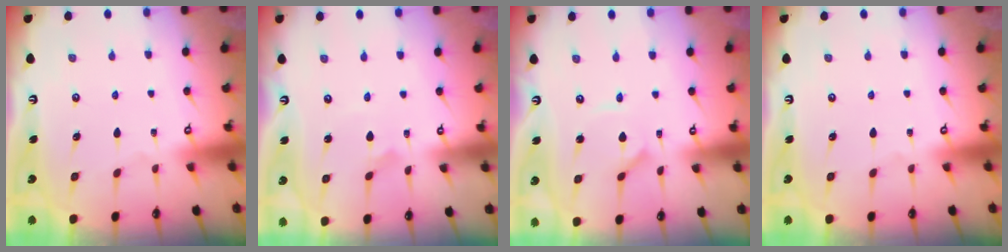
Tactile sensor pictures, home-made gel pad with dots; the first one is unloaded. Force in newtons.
{"total": 2.1, "press": 2.1, "slide": 0.1}
{"total": 1.5, "press": 1.5, "slide": 0.3}
{"total": 0.0}